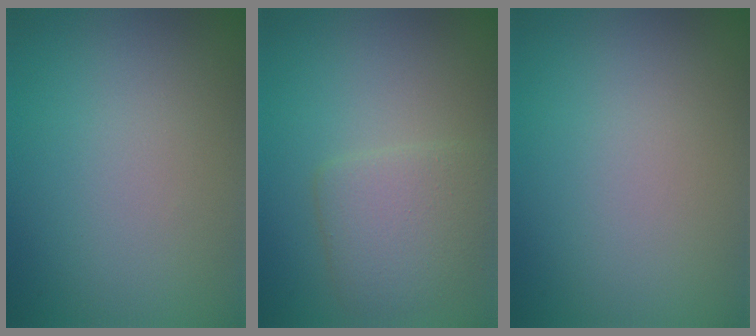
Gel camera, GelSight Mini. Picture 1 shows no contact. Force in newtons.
{"total": 3.8, "press": 3.7, "slide": 0.3}
{"total": 0.0}